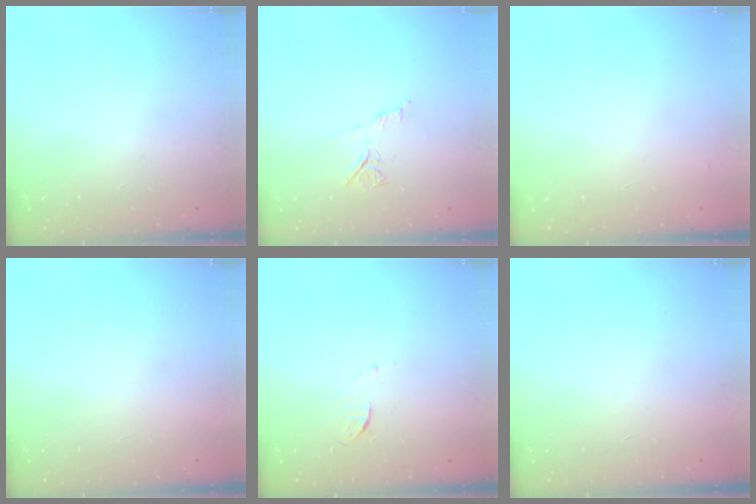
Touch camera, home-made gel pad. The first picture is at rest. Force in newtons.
{"total": 6.6, "press": 6.5, "slide": 0.9}
{"total": 2.9, "press": 2.9, "slide": 0.1}
{"total": 1.7, "press": 1.6, "slide": 0.1}
{"total": 3.9, "press": 3.9, "slide": 0.4}
{"total": 1.7, "press": 1.7, "slide": 0.1}